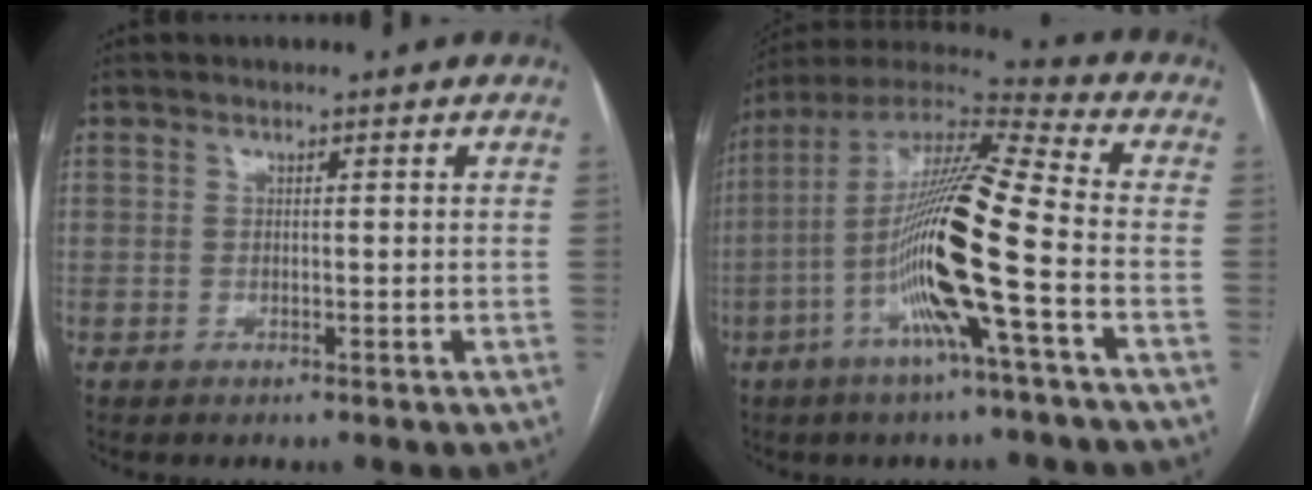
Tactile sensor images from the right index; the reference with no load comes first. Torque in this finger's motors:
{"motor_torque": [2.09, -0.05, 0.66, 0.21]}